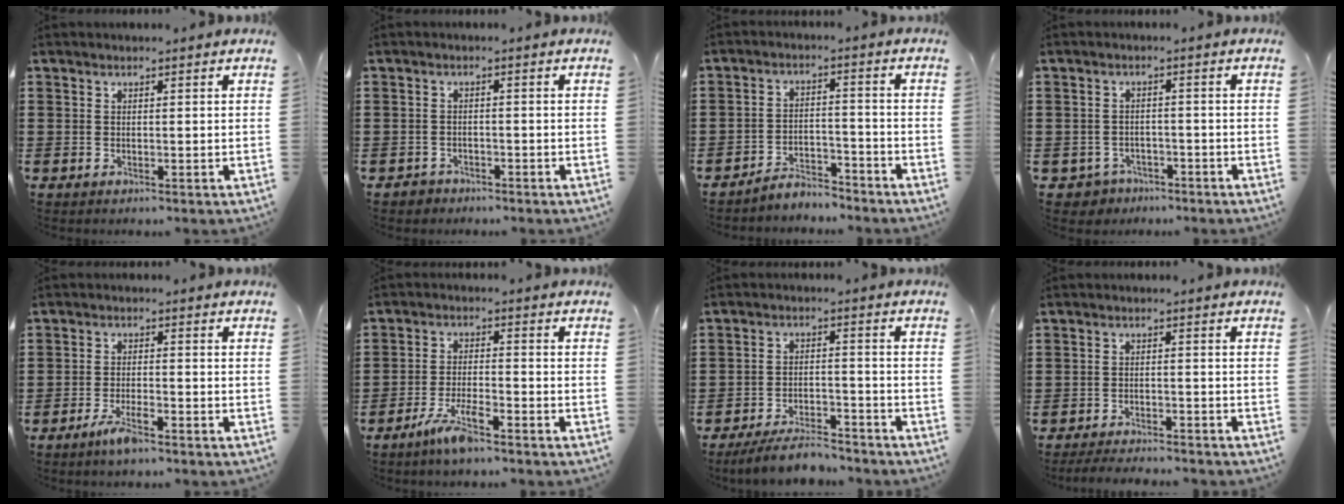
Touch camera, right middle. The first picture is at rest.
{"total": 1.3, "force": [-1.2, 0.6, -0.1], "torque": [-0.004, 0.002, -0.028]}
{"total": 4.3, "force": [-4.3, 0.6, 0.1], "torque": [-0.006, 0.006, -0.090]}
{"total": 2.4, "force": [-2.2, 1.0, -0.1], "torque": [-0.009, -0.001, -0.049]}
{"total": 3.8, "force": [-2.5, 0.8, 2.8], "torque": [-0.057, 0.000, -0.049]}
{"total": 5.2, "force": [-3.6, 1.0, 3.5], "torque": [-0.077, -0.002, -0.070]}
{"total": 6.0, "force": [-5.5, 0.9, 2.3], "torque": [-0.048, -0.001, -0.107]}
{"total": 2.9, "force": [-2.9, 0.1, 0.6], "torque": [-0.011, 0.001, -0.059]}